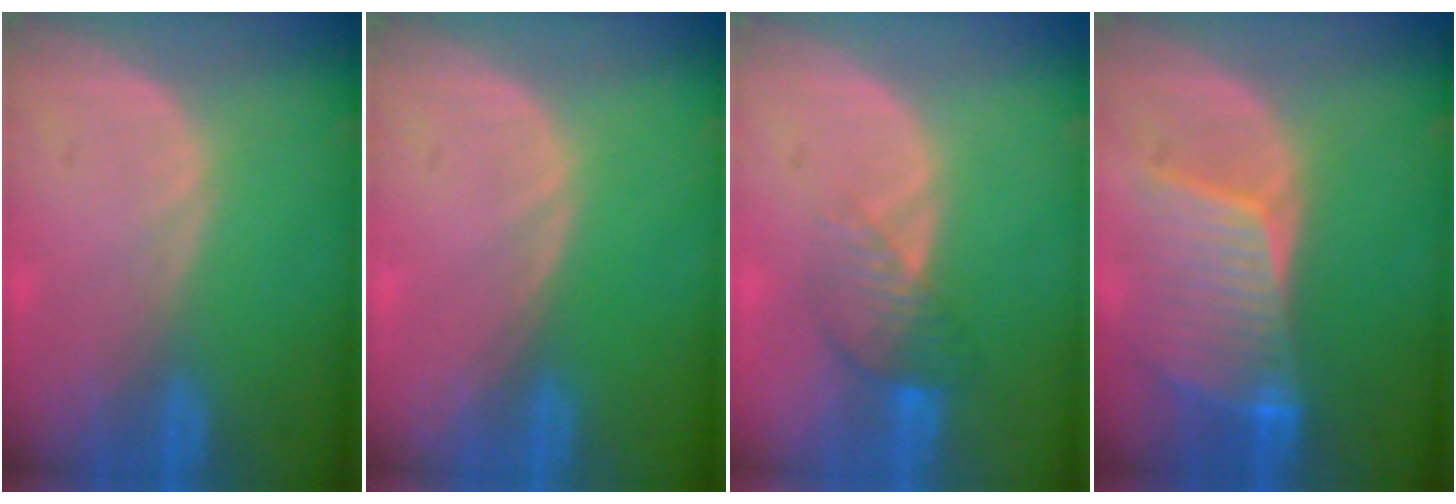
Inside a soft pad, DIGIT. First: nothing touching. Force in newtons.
{"total": 0.0}
{"total": 4.5, "press": 3.8, "slide": 2.3}
{"total": 8.4, "press": 7.6, "slide": 3.5}